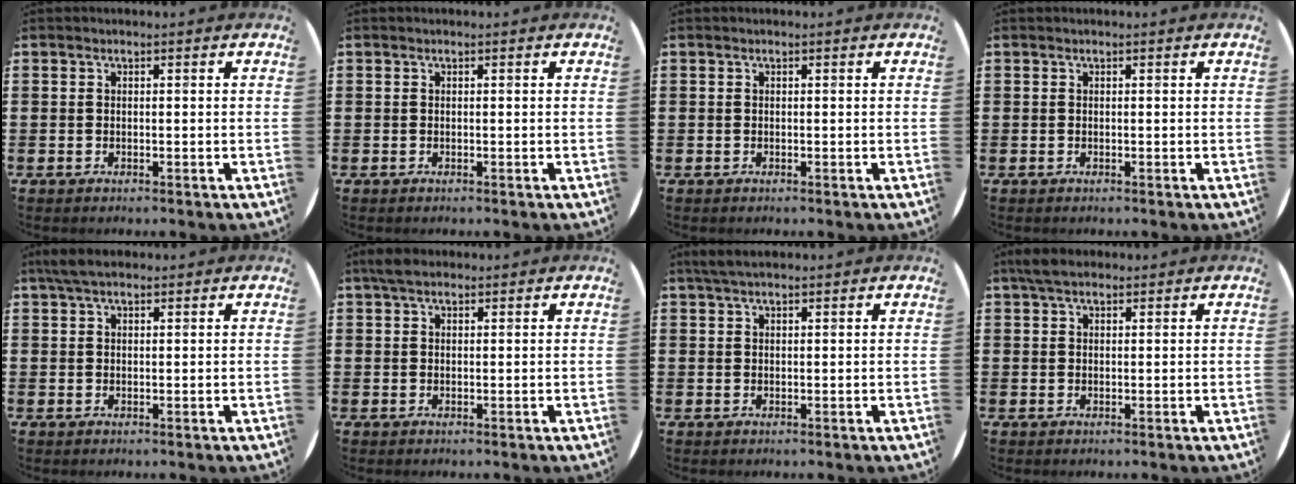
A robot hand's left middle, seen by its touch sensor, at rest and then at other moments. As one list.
[{"total": 0.0}, {"total": 0.0}, {"total": 0.0}, {"total": 2.8, "force": [2.1, 0.9, 1.6], "torque": [-0.036, 0.007, 0.038]}, {"total": 2.3, "force": [1.8, 1.0, 1.1], "torque": [-0.017, 0.005, 0.030]}, {"total": 2.0, "force": [1.7, 0.4, 1.1], "torque": [-0.023, 0.005, 0.030]}, {"total": 2.7, "force": [2.1, 1.1, 1.4], "torque": [-0.032, 0.009, 0.039]}]